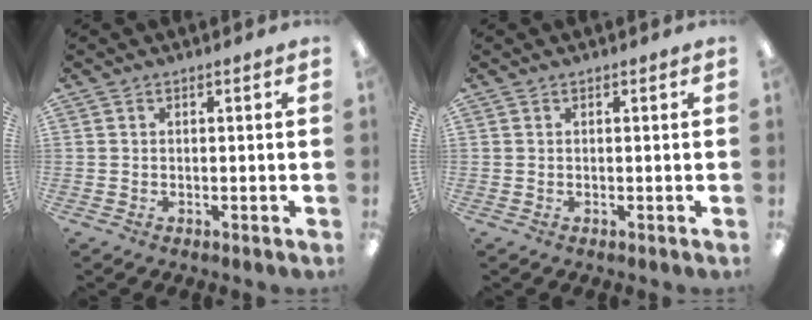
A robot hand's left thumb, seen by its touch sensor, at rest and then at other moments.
{"total": 0.0}